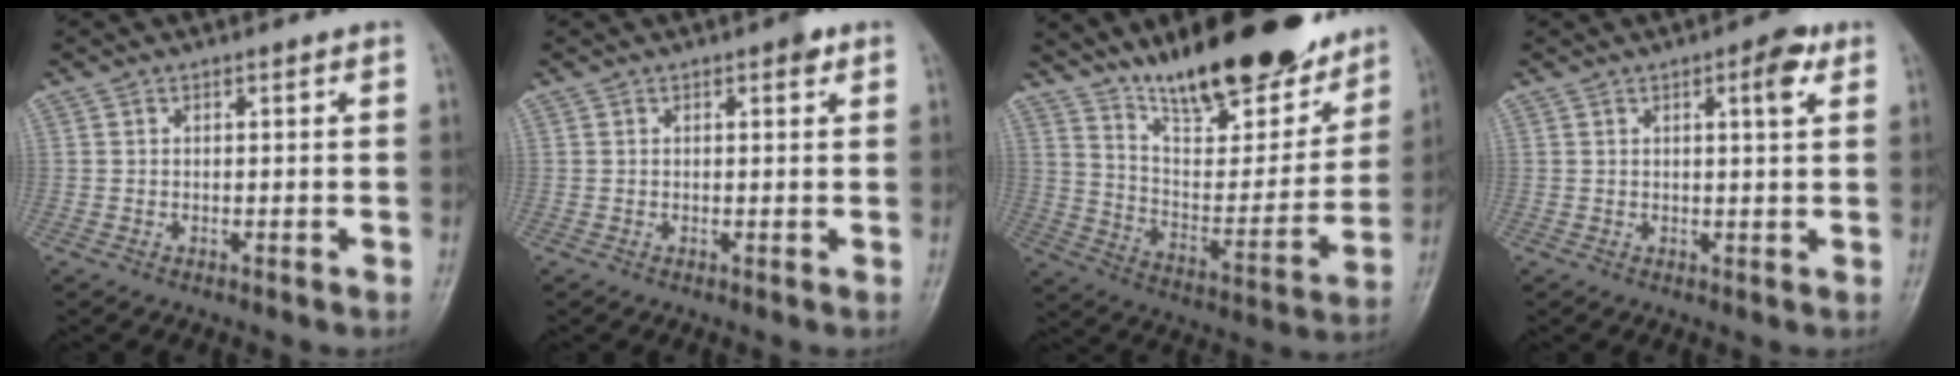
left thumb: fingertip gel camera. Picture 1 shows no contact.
{"total": 1.8, "force": [1.0, 0.7, 1.4], "torque": [-0.015, -0.001, 0.009]}
{"total": 24.4, "force": [17.9, 8.3, 14.2], "torque": [-0.166, -0.086, 0.288]}
{"total": 4.2, "force": [1.9, 1.1, 3.6], "torque": [-0.048, -0.004, 0.024]}